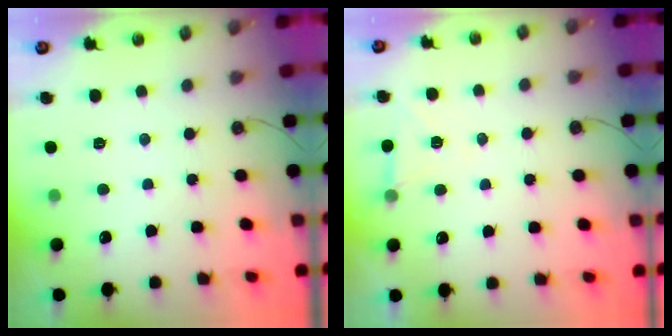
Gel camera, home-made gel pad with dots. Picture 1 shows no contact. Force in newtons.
{"total": 6.2, "press": 4.3, "slide": 4.4}